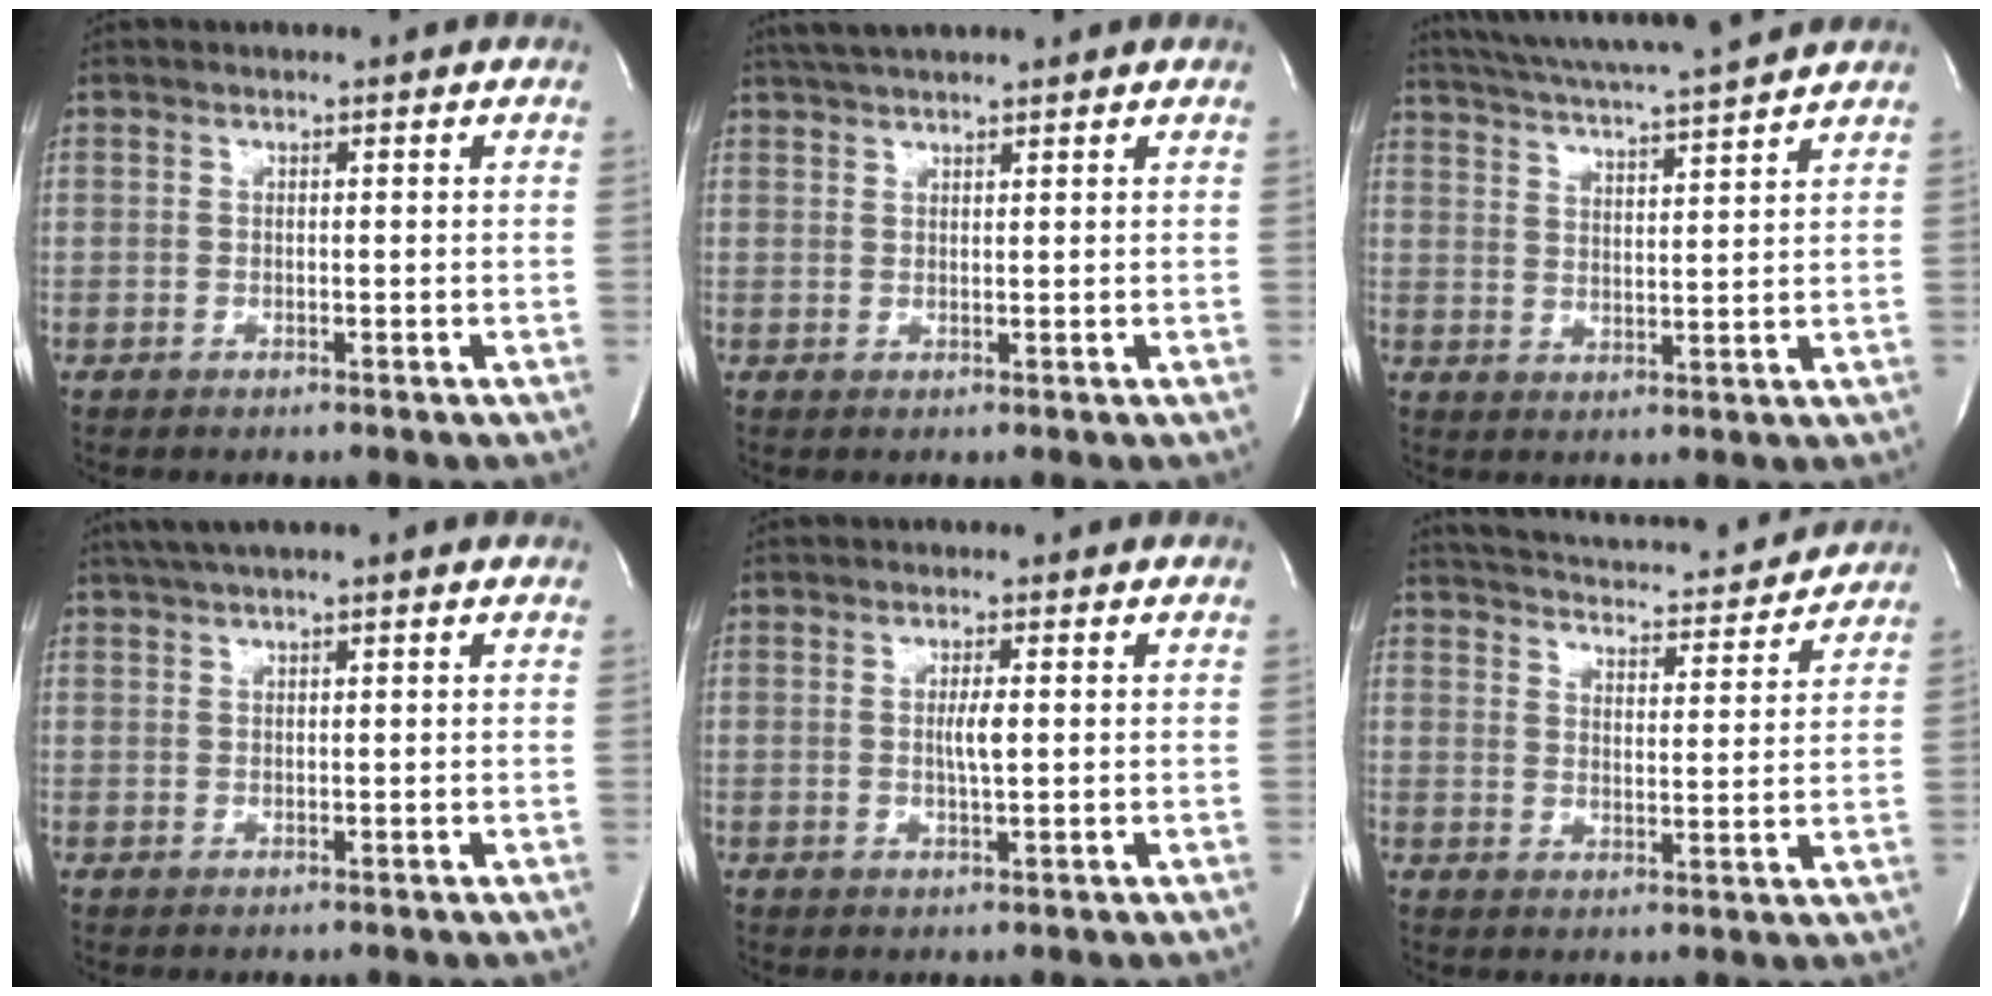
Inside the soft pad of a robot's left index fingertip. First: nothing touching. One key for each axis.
{"total": 4.8, "fx": 4.2, "fy": 0.3, "fz": 2.3, "tx": -0.039, "ty": 0.023, "tz": 0.072}
{"total": 13.4, "fx": 12.2, "fy": -0.9, "fz": 5.4, "tx": -0.105, "ty": -0.005, "tz": 0.182}
{"total": 4.2, "fx": 3.2, "fy": -0.2, "fz": 2.8, "tx": -0.049, "ty": 0.021, "tz": 0.056}
{"total": 2.3, "fx": -0.2, "fy": 0.2, "fz": 2.3, "tx": -0.042, "ty": -0.011, "tz": -0.004}
{"total": 15.5, "fx": 14.6, "fy": 2.6, "fz": 4.3, "tx": -0.069, "ty": -0.001, "tz": 0.197}